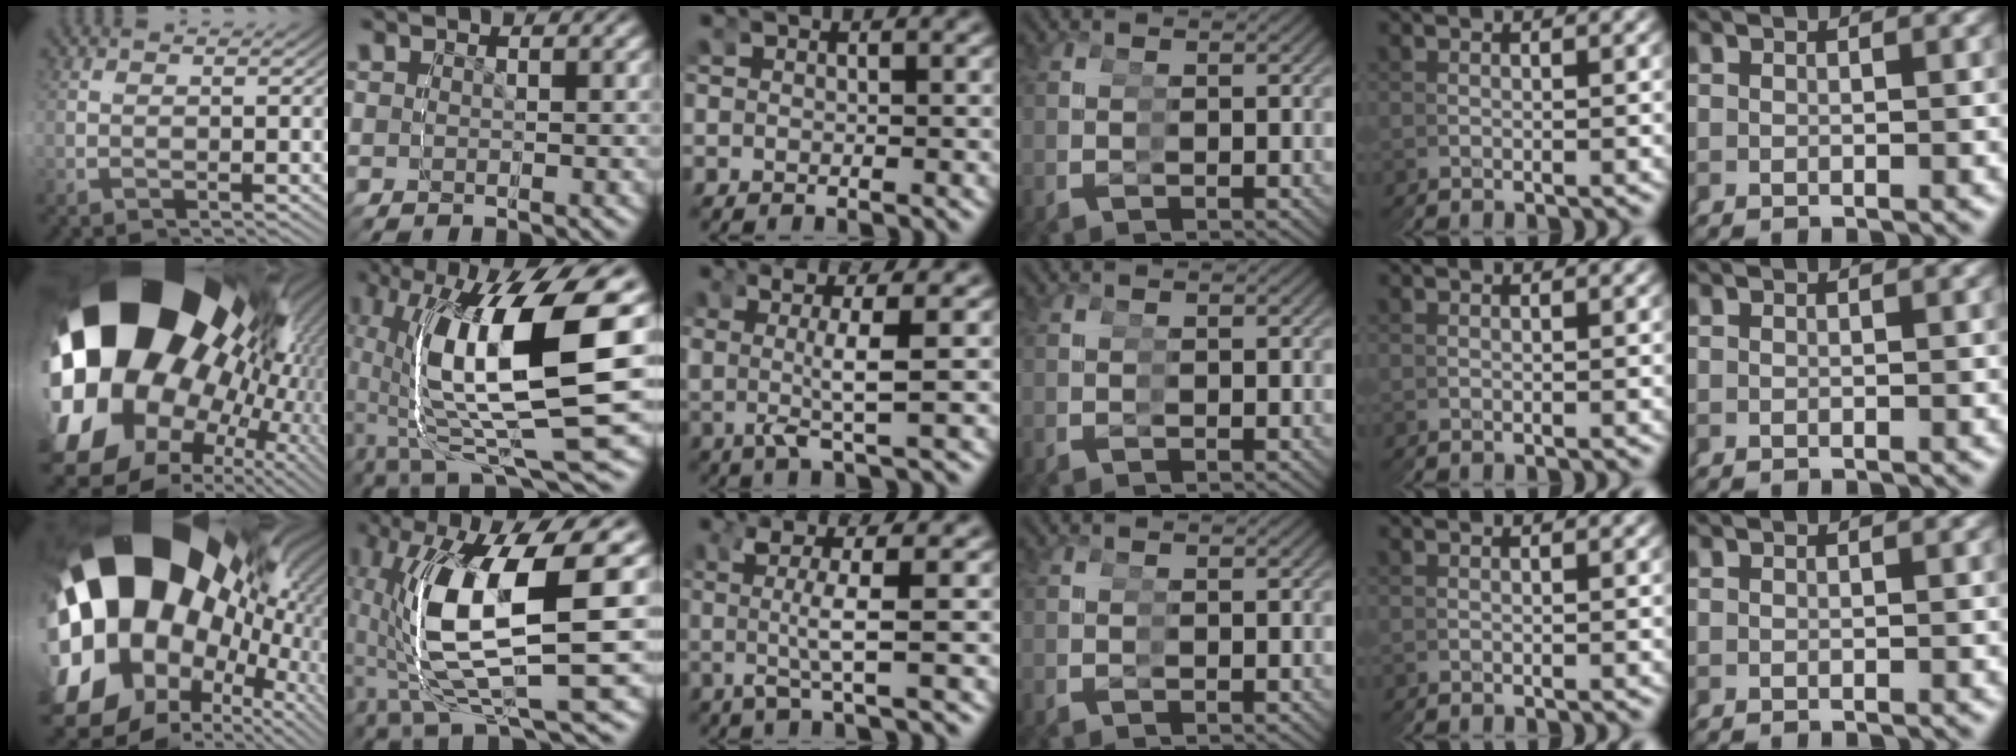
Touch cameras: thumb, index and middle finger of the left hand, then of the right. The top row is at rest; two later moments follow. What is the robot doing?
{"motion": "grasp_and_lifting", "object": "glasses"}